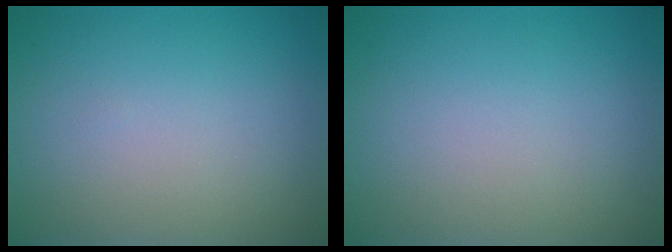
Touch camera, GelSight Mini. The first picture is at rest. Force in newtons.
{"total": 0.0}